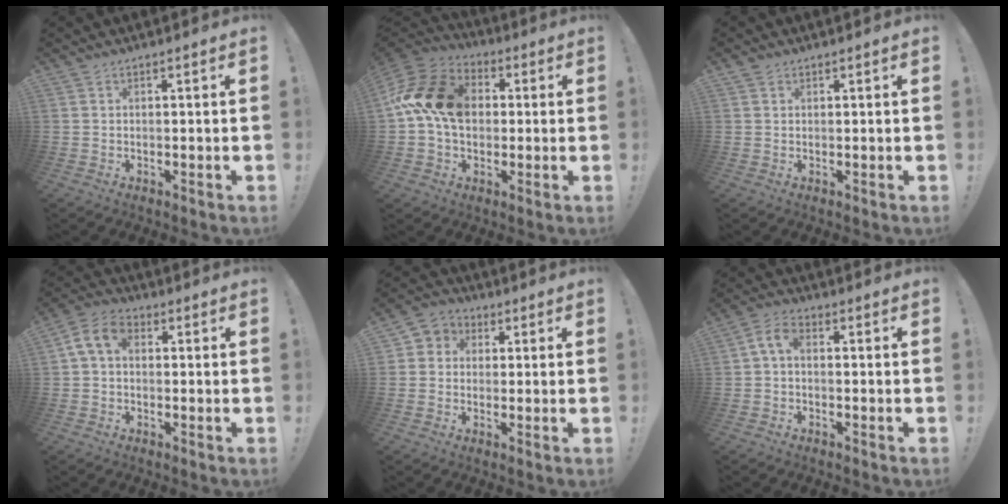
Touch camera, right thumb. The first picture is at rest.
{"total": 18.3, "force": [2.4, 13.4, 12.2], "torque": [-0.218, 0.017, 0.042]}
{"total": 0.9, "force": [0.7, 0.6, 0.2], "torque": [-0.013, 0.003, 0.015]}
{"total": 7.4, "force": [1.5, 5.0, 5.3], "torque": [-0.106, 0.008, 0.030]}
{"total": 5.1, "force": [-0.5, 4.9, 1.5], "torque": [-0.016, 0.014, -0.008]}
{"total": 4.7, "force": [0.1, 2.6, 4.0], "torque": [-0.089, 0.004, 0.002]}